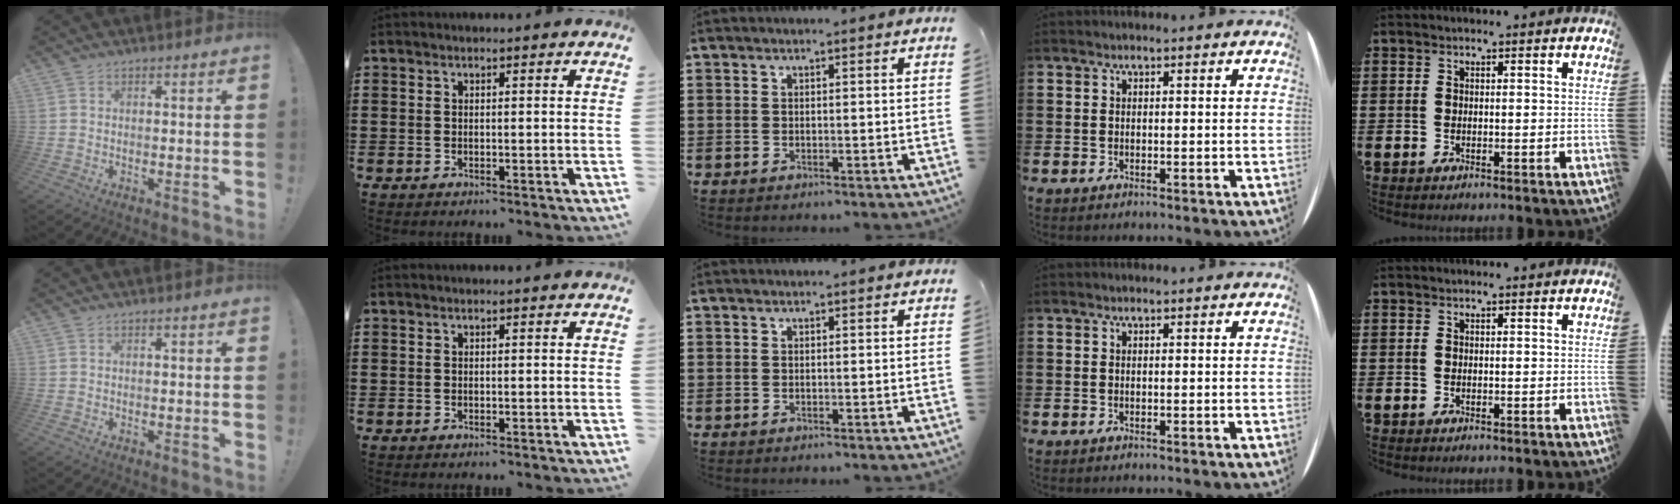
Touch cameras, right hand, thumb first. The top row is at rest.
{}